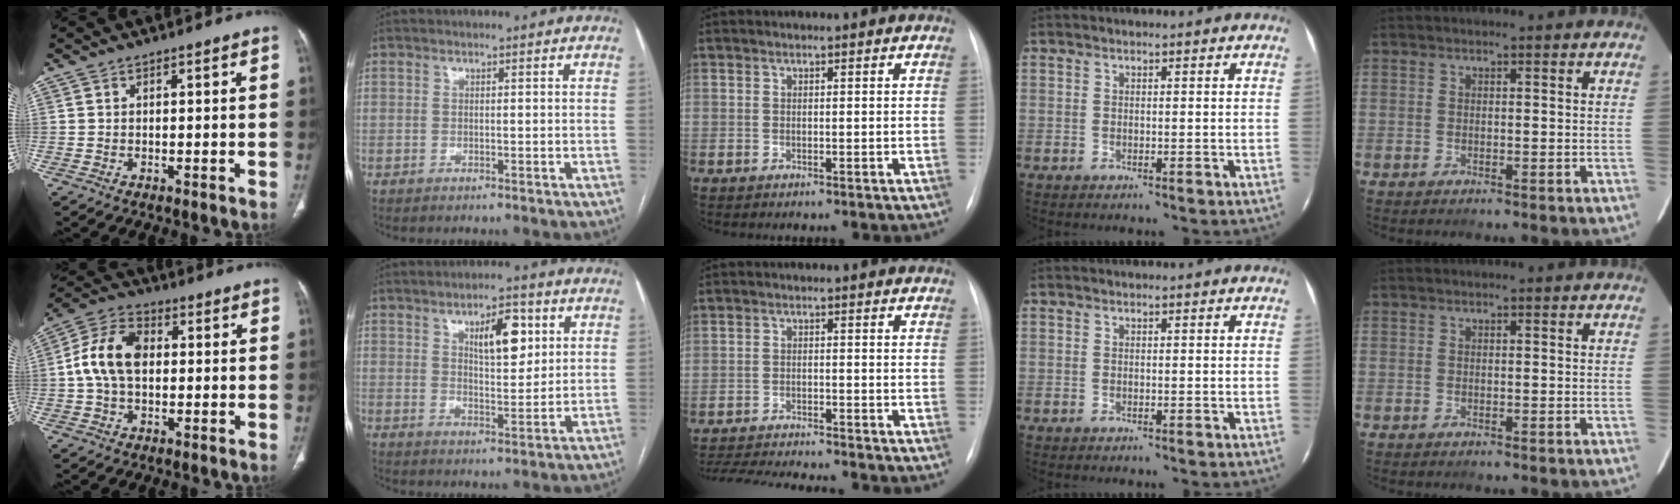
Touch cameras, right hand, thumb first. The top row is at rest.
{"thumb": {"total": 11.0, "force": [0.6, 7.3, 8.3], "torque": [-0.159, 0.026, 0.005]}, "index": {"total": 7.8, "force": [3.2, 2.8, 6.6], "torque": [-0.105, 0.005, 0.054]}, "middle": {"total": 11.8, "force": [-11.0, 0.4, 4.3], "torque": [-0.069, -0.014, -0.162]}}